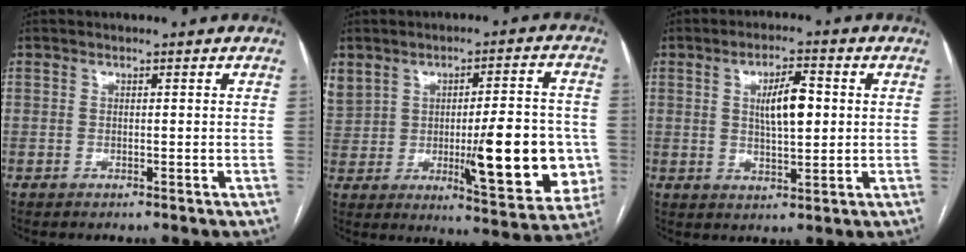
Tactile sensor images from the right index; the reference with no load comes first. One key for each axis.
{"total": 21.4, "fx": 0.0, "fy": 8.9, "fz": 19.5, "tx": -0.322, "ty": 0.016, "tz": 0.032}
{"total": 6.7, "fx": 1.2, "fy": 1.9, "fz": 6.3, "tx": -0.109, "ty": 0.007, "tz": 0.024}